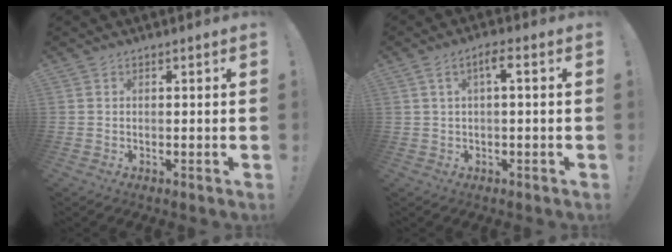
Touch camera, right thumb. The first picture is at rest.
{"total": 4.0, "force": [0.3, 0.9, 3.8], "torque": [-0.068, 0.003, 0.003]}